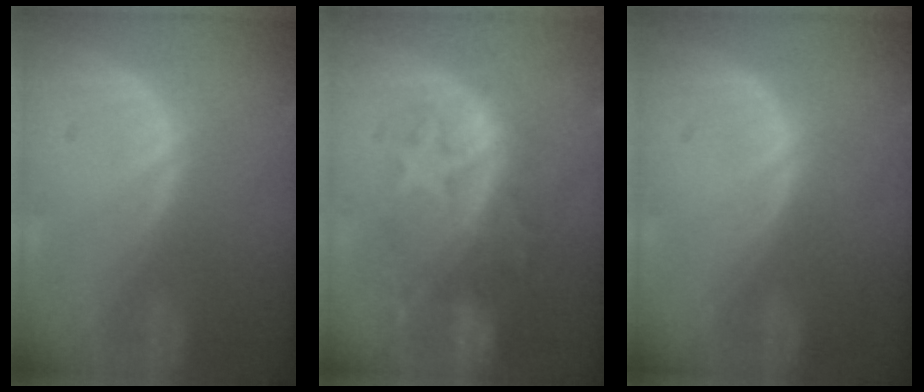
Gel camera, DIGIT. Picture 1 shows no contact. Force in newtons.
{"total": 10.0, "press": 8.9, "slide": 4.6}
{"total": 0.0}